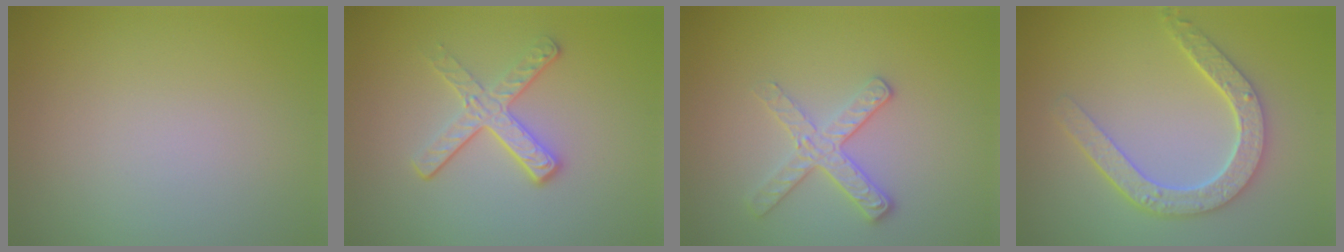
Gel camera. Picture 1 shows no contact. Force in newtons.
{"total": 3.1, "press": 2.6, "slide": 1.8}
{"total": 2.7, "press": 2.5, "slide": 1.1}
{"total": 4.8, "press": 3.7, "slide": 3.0}